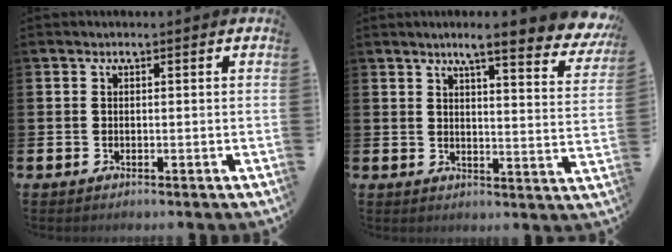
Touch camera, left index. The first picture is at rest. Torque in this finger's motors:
{"motor_torque": [0.96, -0.90, 0.69, 0.19]}